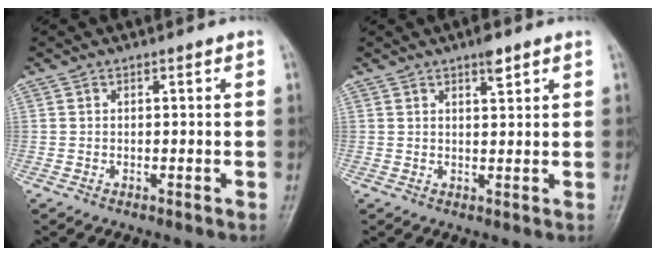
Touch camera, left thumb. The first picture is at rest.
{"total": 2.8, "force": [2.0, 0.8, 1.9], "torque": [-0.024, -0.011, 0.030]}